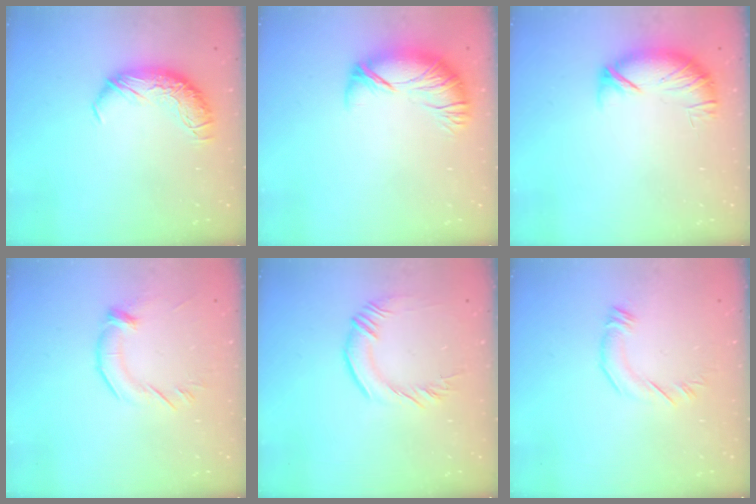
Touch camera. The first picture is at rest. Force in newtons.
{"total": 2.5, "press": 1.6, "slide": 1.9}
{"total": 5.0, "press": 4.5, "slide": 2.1}
{"total": 1.9, "press": 1.6, "slide": 1.1}
{"total": 1.2, "press": 0.8, "slide": 0.9}
{"total": 4.4, "press": 4.4, "slide": 0.3}